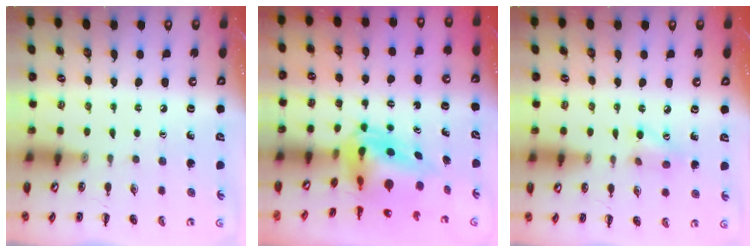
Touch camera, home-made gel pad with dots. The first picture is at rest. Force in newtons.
{"total": 6.7, "press": 6.4, "slide": 2.0}
{"total": 5.4, "press": 5.3, "slide": 1.2}